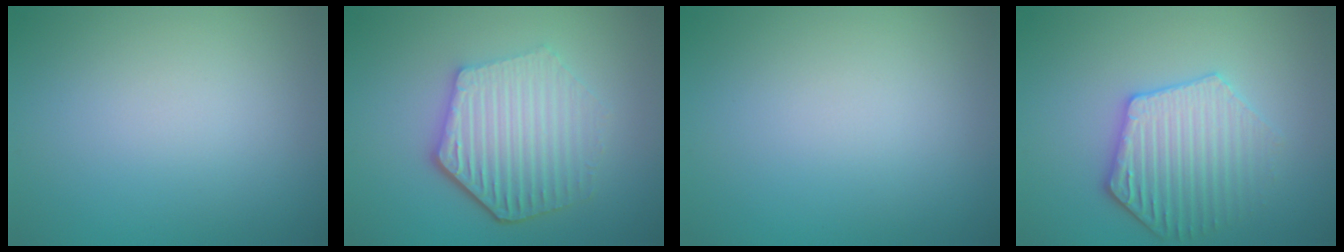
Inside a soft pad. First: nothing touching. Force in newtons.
{"total": 5.7, "press": 4.4, "slide": 3.6}
{"total": 0.0}
{"total": 3.9, "press": 3.7, "slide": 1.2}